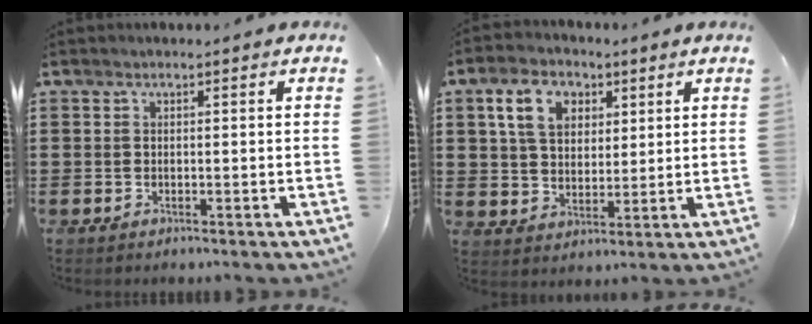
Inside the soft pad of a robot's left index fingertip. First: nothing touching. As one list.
[{"total": 7.4, "force": [3.6, 5.1, 4.0], "torque": [-0.087, 0.014, 0.063]}]